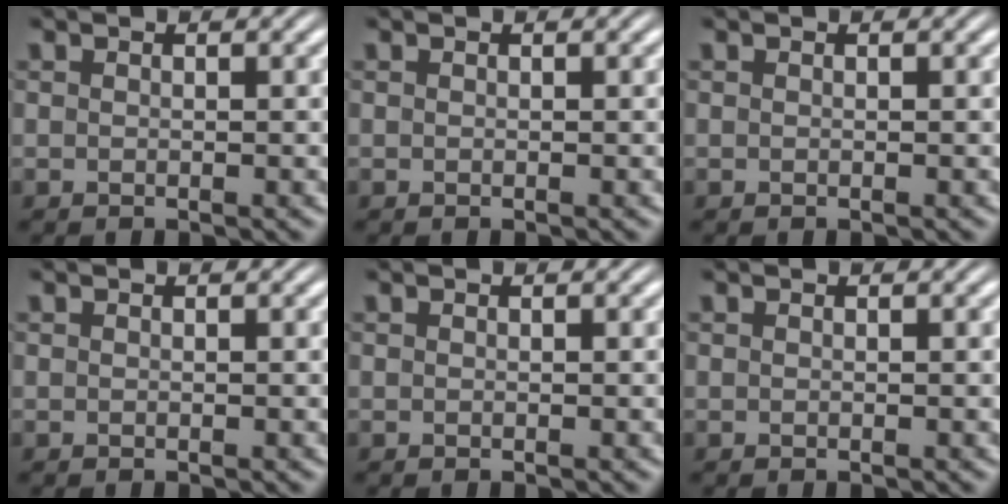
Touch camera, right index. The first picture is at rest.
{"total": 0.0}
{"total": 0.0}
{"total": 0.0}
{"total": 0.0}
{"total": 0.0}